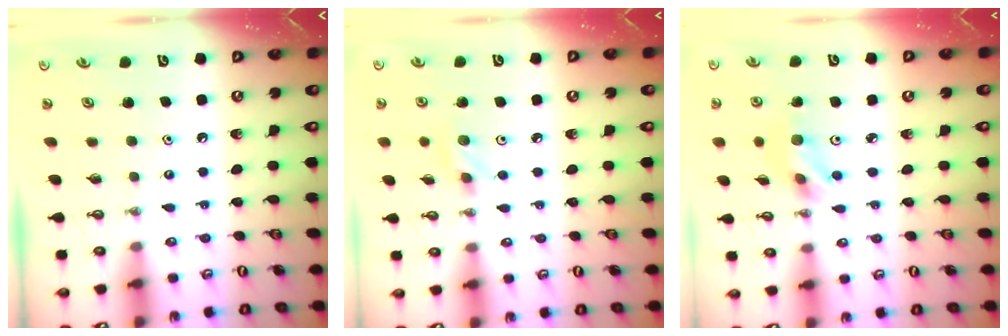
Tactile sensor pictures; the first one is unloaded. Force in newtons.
{"total": 7.0, "press": 6.4, "slide": 2.7}
{"total": 6.7, "press": 5.0, "slide": 4.4}